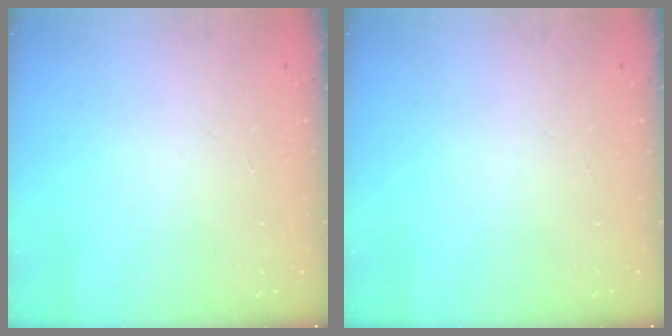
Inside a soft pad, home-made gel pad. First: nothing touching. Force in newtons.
{"total": 0.0}